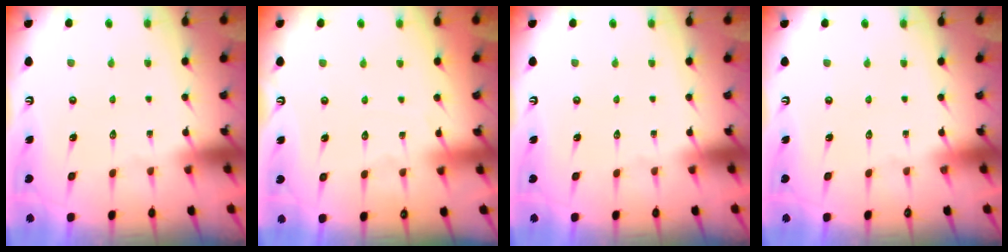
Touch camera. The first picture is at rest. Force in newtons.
{"total": 3.9, "press": 3.9, "slide": 0.4}
{"total": 0.0}
{"total": 0.0}